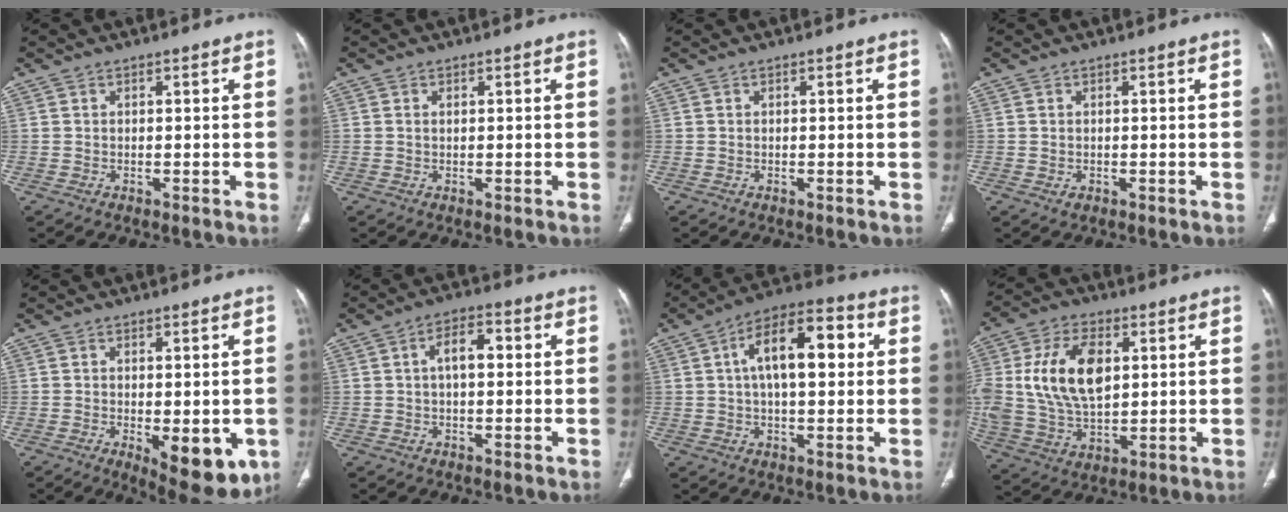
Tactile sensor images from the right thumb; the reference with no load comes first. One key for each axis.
{"total": 0.5, "fx": 0.2, "fy": 0.3, "fz": 0.4, "tx": -0.014, "ty": 0.005, "tz": 0.005}
{"total": 0.0}
{"total": 0.8, "fx": -0.1, "fy": 0.7, "fz": 0.5, "tx": -0.010, "ty": -0.001, "tz": 0.003}
{"total": 11.0, "fx": -3.4, "fy": 4.7, "fz": 9.4, "tx": -0.105, "ty": -0.015, "tz": -0.034}
{"total": 5.7, "fx": 0.8, "fy": 2.9, "fz": 4.8, "tx": -0.079, "ty": 0.018, "tz": 0.007}
{"total": 14.4, "fx": 2.9, "fy": 6.8, "fz": 12.4, "tx": -0.187, "ty": 0.026, "tz": 0.041}
{"total": 16.8, "fx": 3.3, "fy": 10.0, "fz": 13.1, "tx": -0.246, "ty": -0.002, "tz": 0.068}